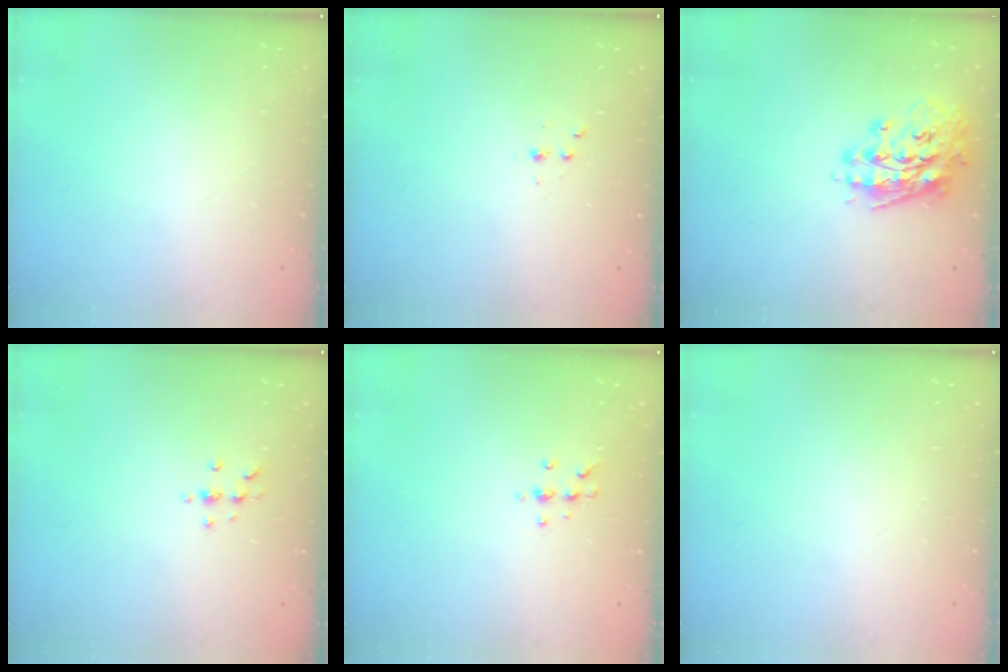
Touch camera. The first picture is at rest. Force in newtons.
{"total": 2.3, "press": 2.3, "slide": 0.3}
{"total": 14.8, "press": 14.6, "slide": 2.5}
{"total": 2.9, "press": 2.9, "slide": 0.4}
{"total": 5.7, "press": 5.5, "slide": 1.6}
{"total": 0.0}